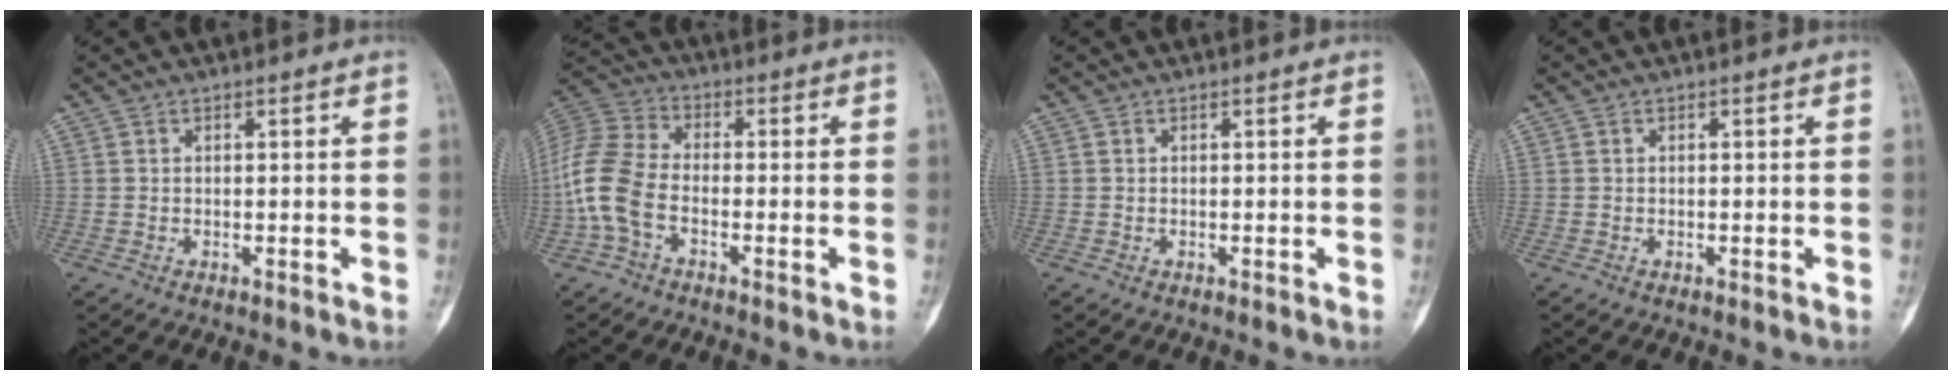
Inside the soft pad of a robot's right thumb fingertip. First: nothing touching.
{"total": 11.1, "force": [-3.1, 7.0, 8.1], "torque": [-0.178, 0.027, -0.071]}
{"total": 0.0}
{"total": 0.0}